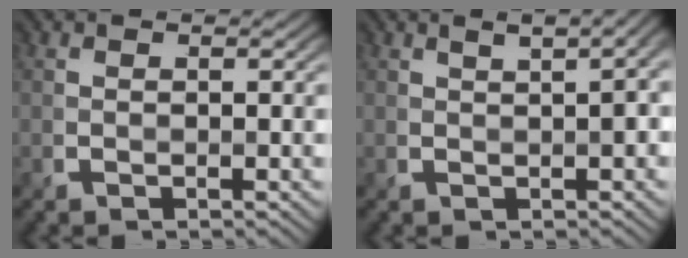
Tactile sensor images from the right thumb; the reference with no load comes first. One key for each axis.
{"total": 3.9, "fx": 1.2, "fy": 1.4, "fz": 3.5, "tx": -0.034, "ty": 0.019, "tz": 0.012}